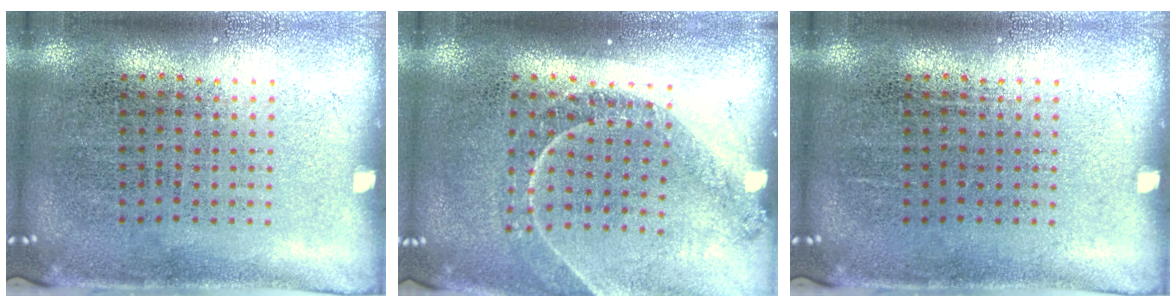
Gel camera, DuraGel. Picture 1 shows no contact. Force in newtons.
{"total": 1.2, "press": 1.2, "slide": 0.2}
{"total": 0.0}